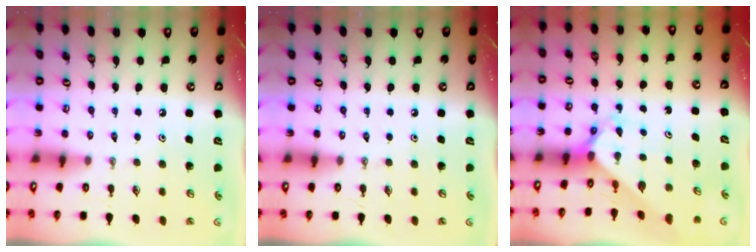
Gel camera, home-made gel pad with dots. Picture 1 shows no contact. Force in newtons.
{"total": 0.0}
{"total": 2.2, "press": 2.2, "slide": 0.2}